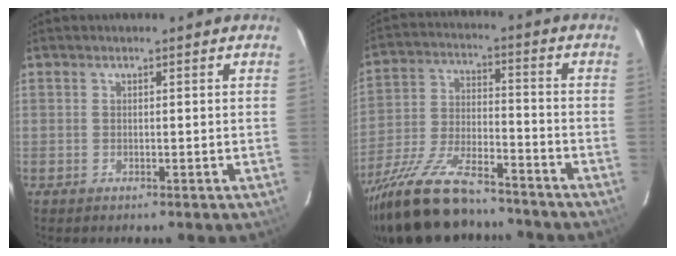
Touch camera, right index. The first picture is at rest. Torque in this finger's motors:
{"motor_torque": [1.50, -0.64, 0.88, 0.19]}